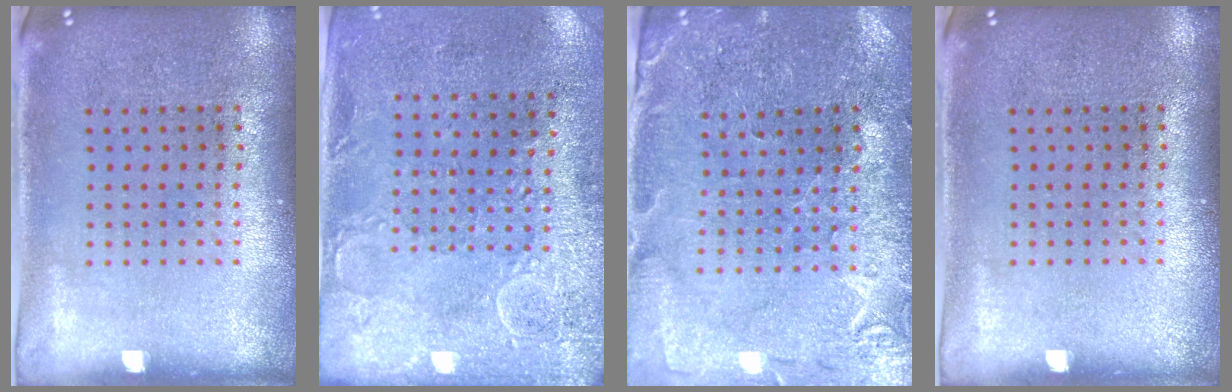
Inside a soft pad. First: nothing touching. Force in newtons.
{"total": 2.9, "press": 2.4, "slide": 1.6}
{"total": 0.7, "press": 0.7, "slide": 0.3}
{"total": 0.0}